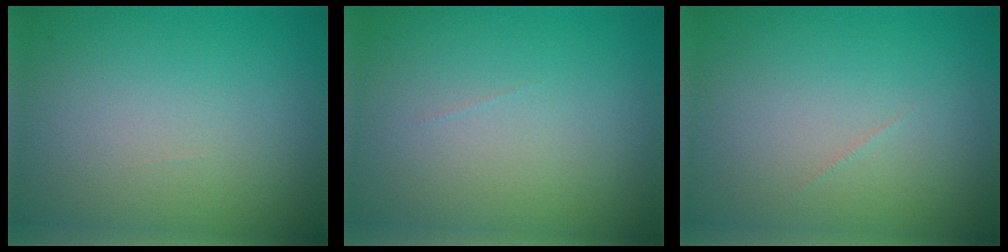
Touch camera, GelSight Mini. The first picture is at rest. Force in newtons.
{"total": 0.0}
{"total": 0.0}